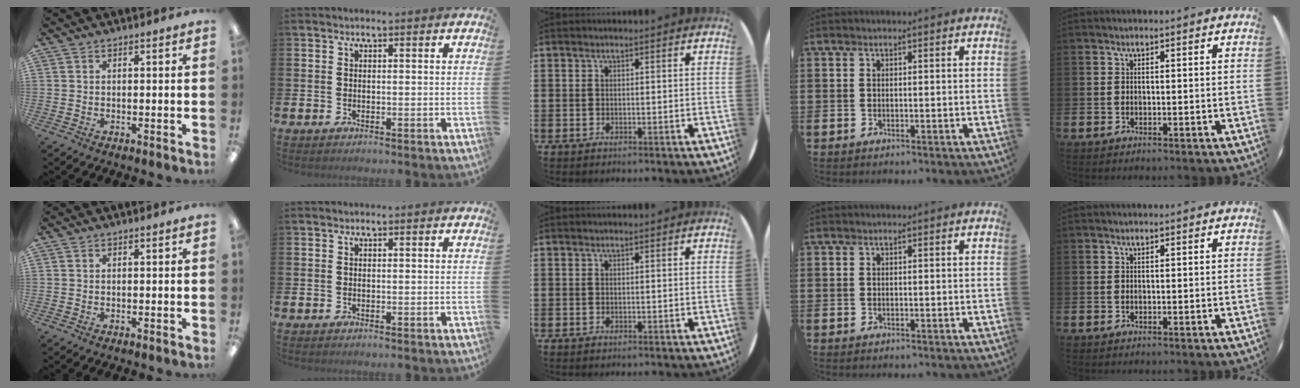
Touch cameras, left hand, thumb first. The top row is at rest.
{}